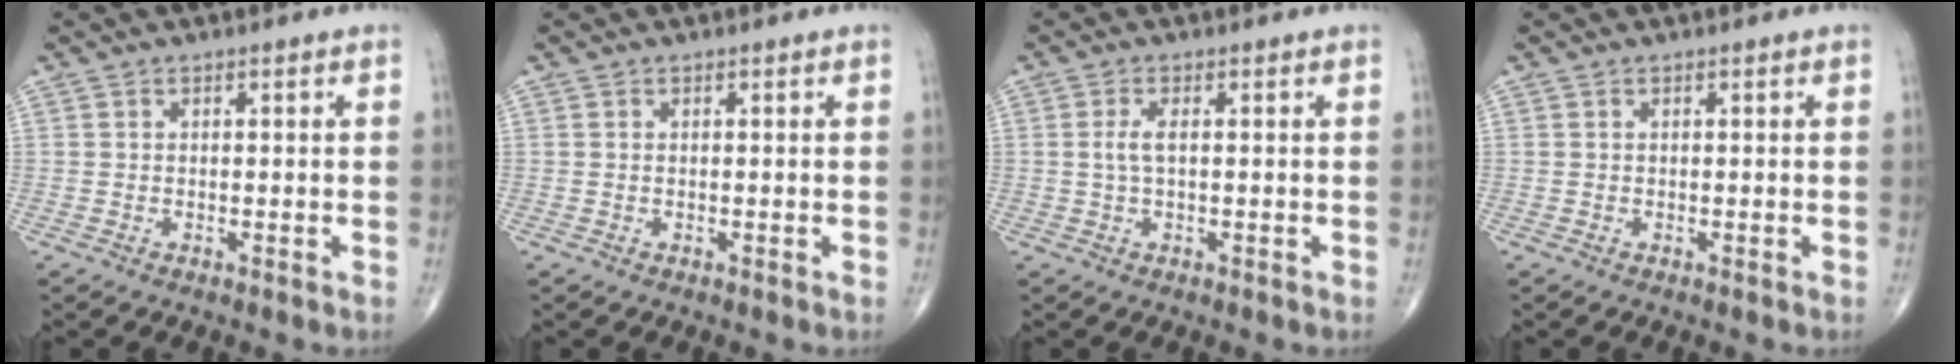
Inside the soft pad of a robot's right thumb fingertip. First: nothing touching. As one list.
[{"total": 0.0}, {"total": 2.3, "force": [0.2, 0.7, 2.2], "torque": [-0.056, 0.005, 0.003]}, {"total": 0.0}]